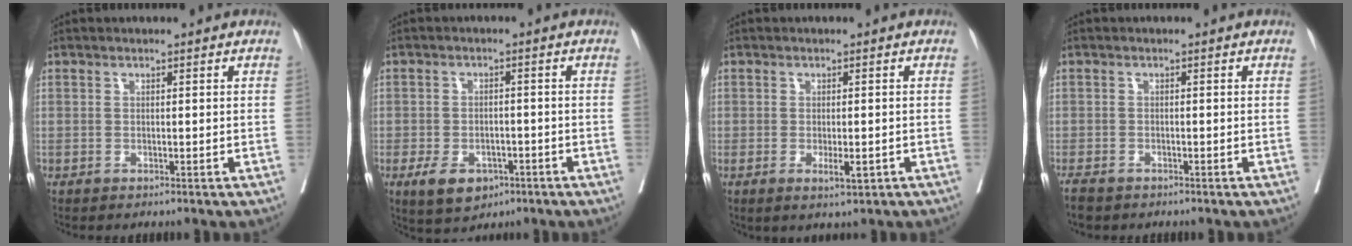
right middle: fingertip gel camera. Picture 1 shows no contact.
{"total": 7.2, "force": [-4.0, 4.5, 4.0], "torque": [-0.065, 0.002, -0.057]}
{"total": 2.8, "force": [-1.1, 0.9, 2.4], "torque": [-0.037, -0.002, -0.012]}
{"total": 3.5, "force": [-2.9, 1.4, 1.3], "torque": [-0.027, -0.006, -0.044]}